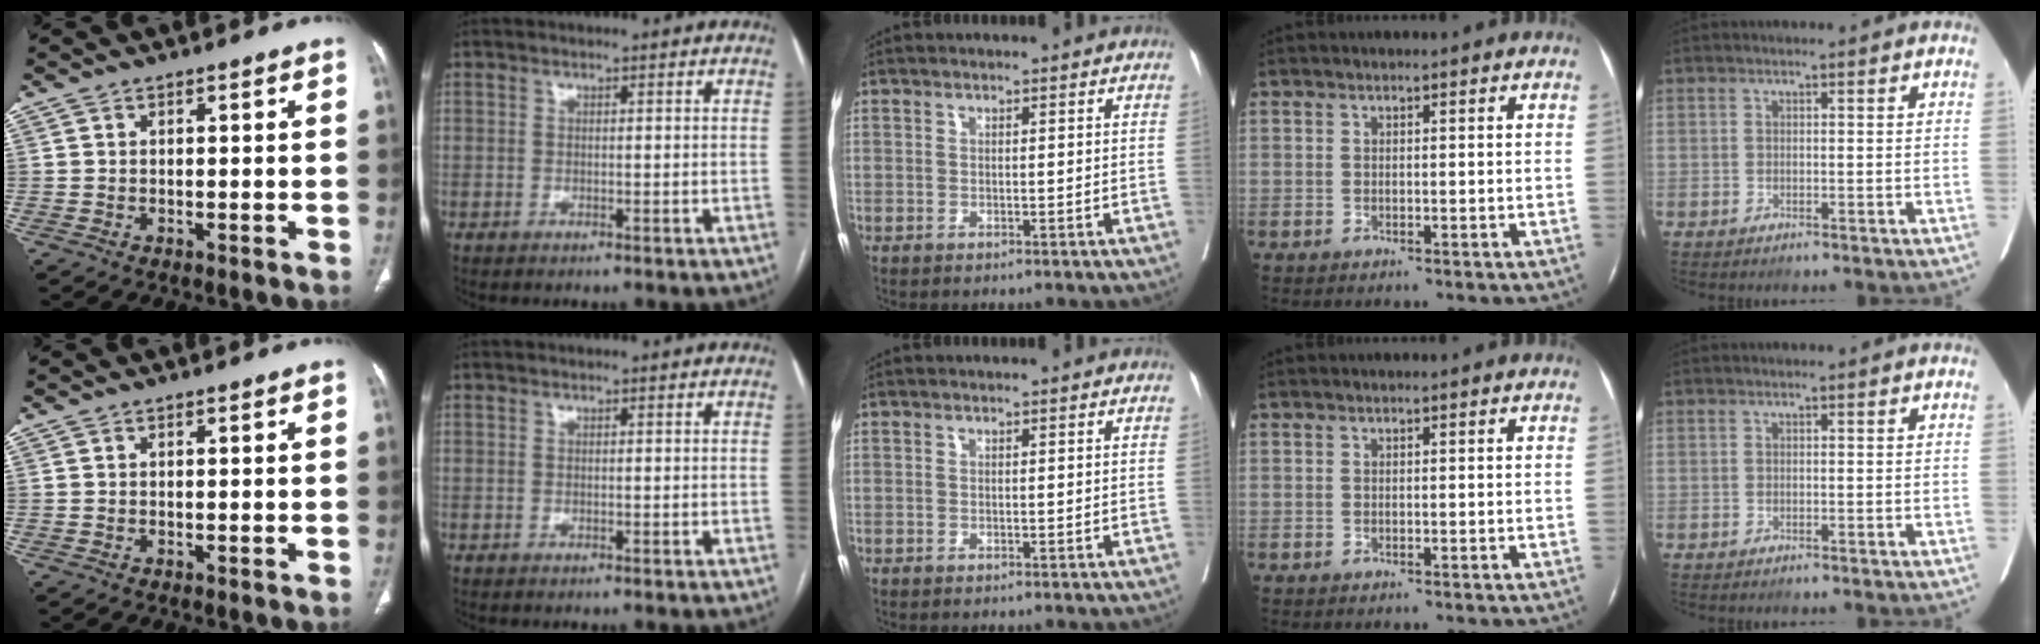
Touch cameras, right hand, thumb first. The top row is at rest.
{}